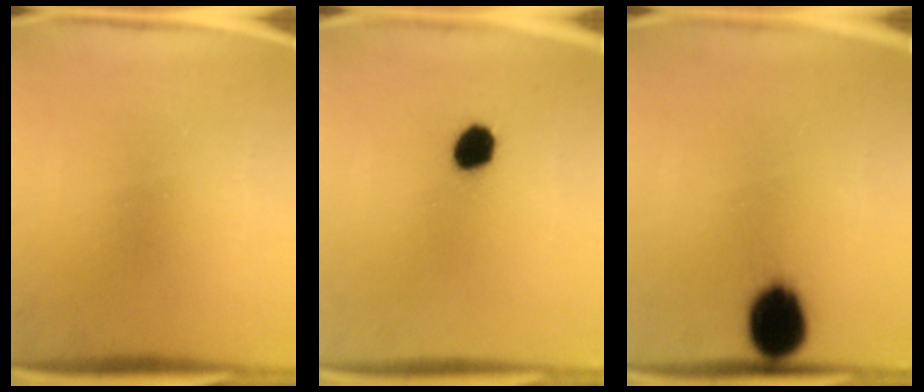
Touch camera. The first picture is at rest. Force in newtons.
{"total": 6.1}
{"total": 11.1}